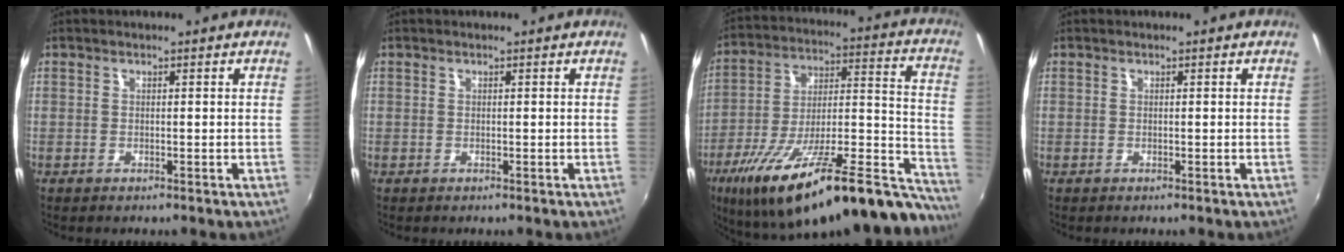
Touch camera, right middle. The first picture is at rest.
{"total": 0.0}
{"total": 35.1, "force": [-25.3, 10.2, 22.0], "torque": [-0.316, -0.003, -0.369]}
{"total": 0.0}